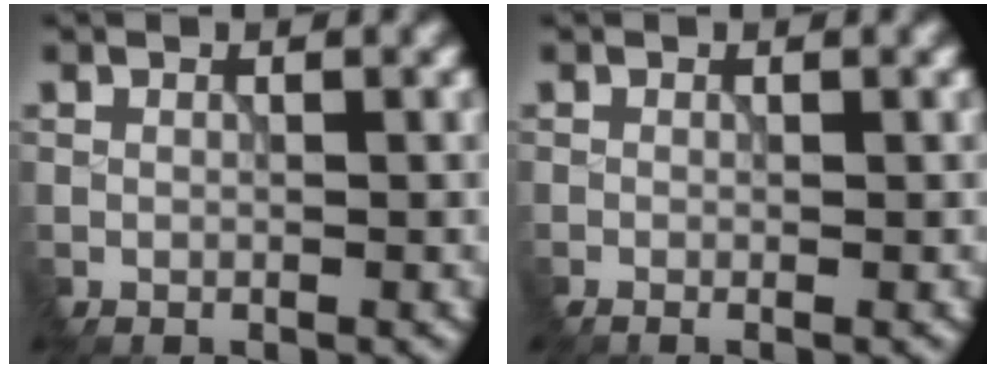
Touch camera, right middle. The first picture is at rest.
{"total": 0.5, "force": [-0.2, -0.4, 0.3], "torque": [0.002, 0.000, -0.007]}